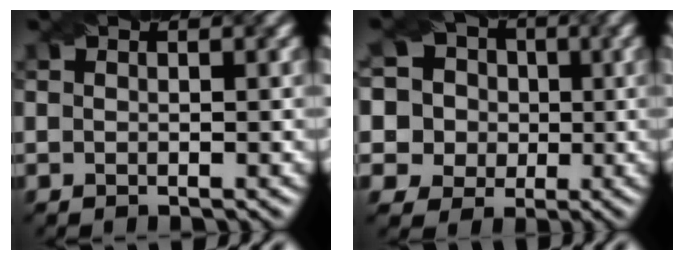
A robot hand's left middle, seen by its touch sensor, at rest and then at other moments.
{"total": 9.1, "force": [1.7, 8.3, 3.5], "torque": [-0.079, 0.030, -0.006]}